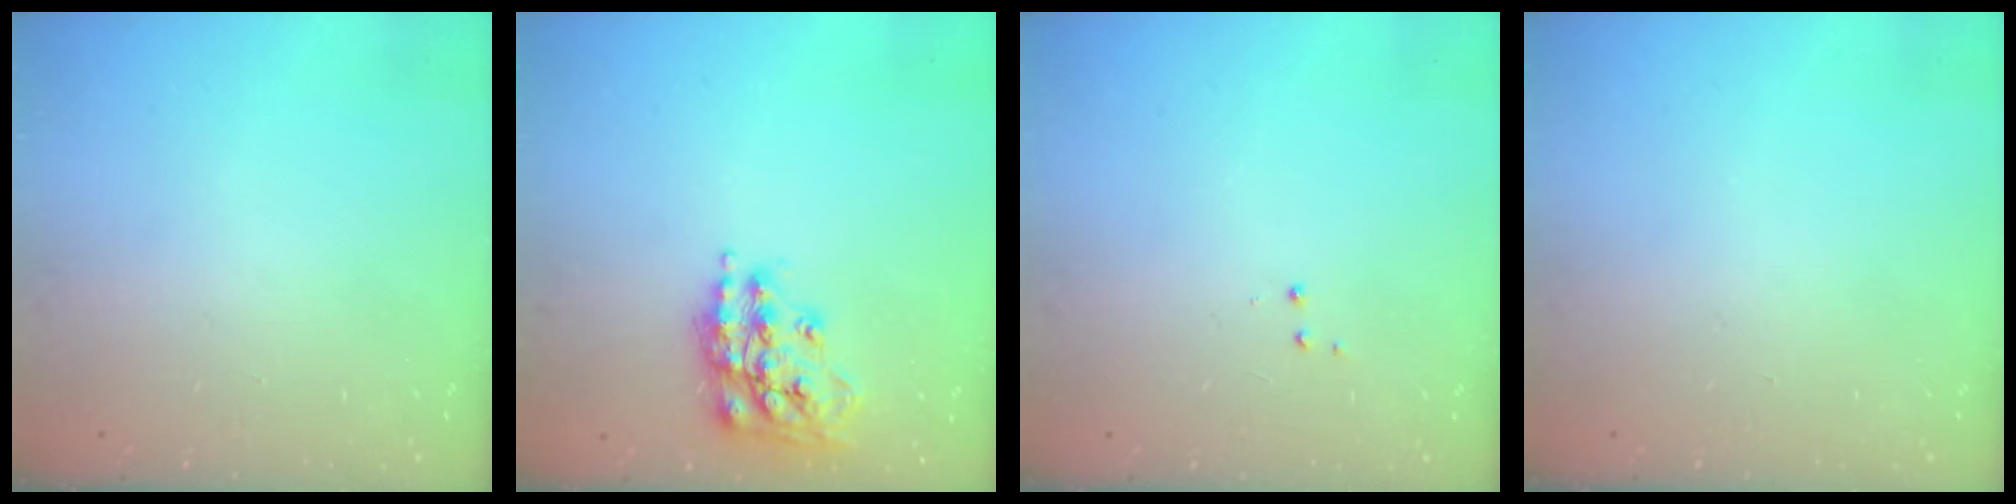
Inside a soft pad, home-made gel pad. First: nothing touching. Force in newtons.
{"total": 14.8, "press": 14.7, "slide": 1.5}
{"total": 2.8, "press": 2.7, "slide": 0.5}
{"total": 0.0}